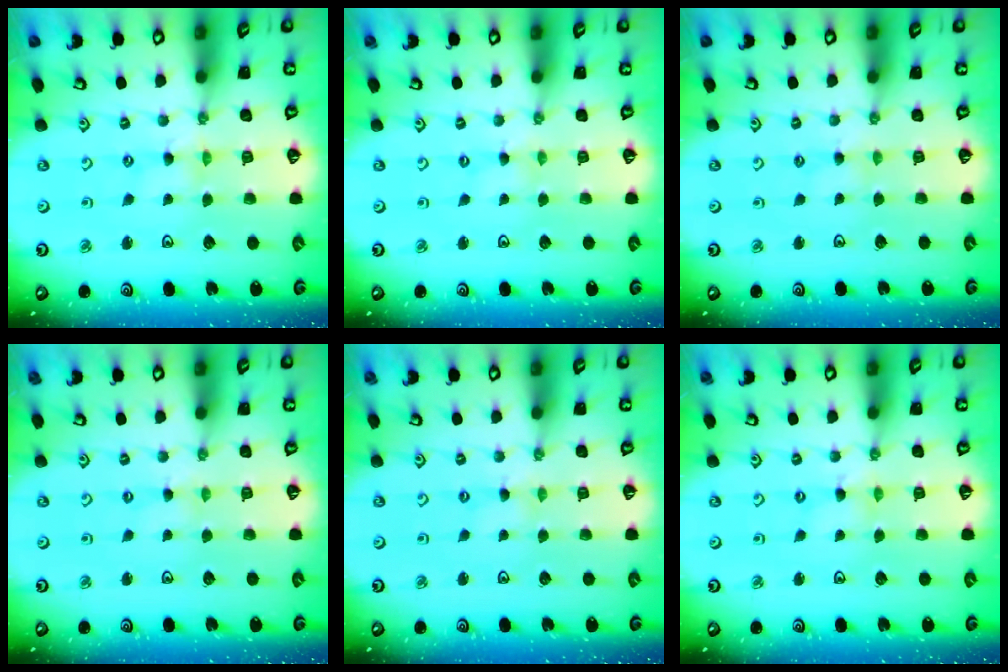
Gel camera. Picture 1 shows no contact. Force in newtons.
{"total": 0.0}
{"total": 0.9, "press": 0.8, "slide": 0.2}
{"total": 0.7, "press": 0.7, "slide": 0.2}
{"total": 0.0}
{"total": 0.9, "press": 0.8, "slide": 0.2}